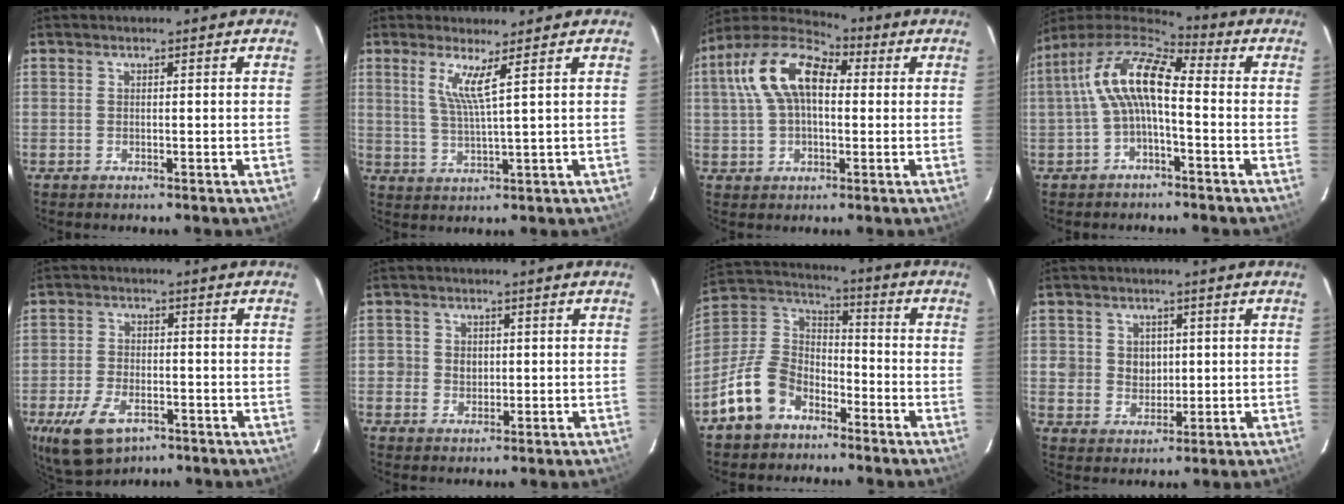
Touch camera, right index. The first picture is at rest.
{"total": 4.6, "force": [2.3, -0.6, 3.9], "torque": [-0.078, -0.011, 0.045]}
{"total": 14.3, "force": [2.8, 8.2, 11.4], "torque": [-0.221, 0.038, 0.039]}
{"total": 10.6, "force": [-0.8, 4.0, 9.8], "torque": [-0.194, 0.022, -0.020]}
{"total": 10.3, "force": [-5.7, 5.6, 6.6], "torque": [-0.148, -0.015, -0.096]}
{"total": 3.0, "force": [0.0, 2.9, 0.9], "torque": [-0.019, 0.006, 0.000]}
{"total": 13.0, "force": [-8.1, 8.5, 5.6], "torque": [-0.134, 0.035, -0.145]}
{"total": 5.7, "force": [0.8, 5.3, 1.9], "torque": [-0.040, 0.010, 0.021]}